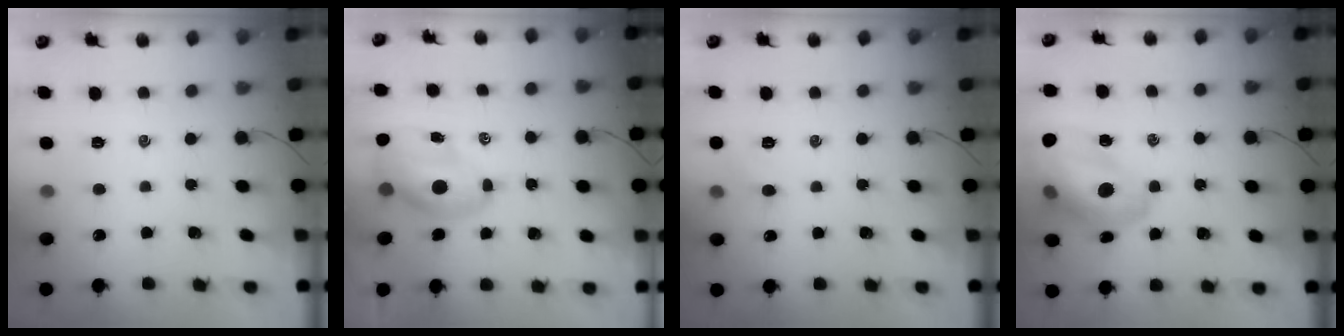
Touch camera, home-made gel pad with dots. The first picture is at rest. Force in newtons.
{"total": 8.5, "press": 8.1, "slide": 2.3}
{"total": 3.9, "press": 3.7, "slide": 1.0}
{"total": 21.7, "press": 21.3, "slide": 4.2}